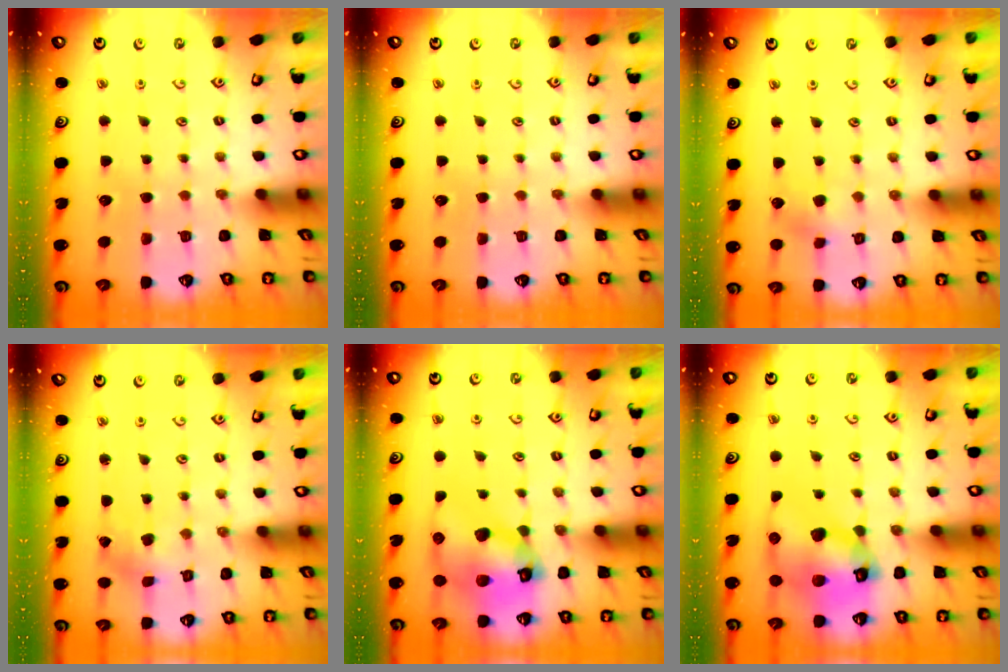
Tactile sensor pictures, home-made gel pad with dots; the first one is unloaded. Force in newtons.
{"total": 0.0}
{"total": 4.8, "press": 4.6, "slide": 1.1}
{"total": 0.8, "press": 0.7, "slide": 0.3}
{"total": 13.2, "press": 13.1, "slide": 1.8}
{"total": 13.2, "press": 13.1, "slide": 1.8}